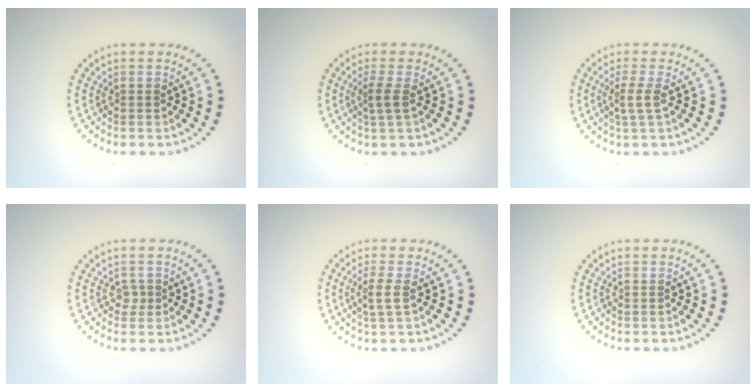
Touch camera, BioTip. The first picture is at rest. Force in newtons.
{"total": 1.6, "press": 1.2, "slide": 1.1}
{"total": 1.9, "press": 1.4, "slide": 1.2}
{"total": 1.0, "press": 0.8, "slide": 0.7}
{"total": 1.8, "press": 1.6, "slide": 0.7}
{"total": 0.0}